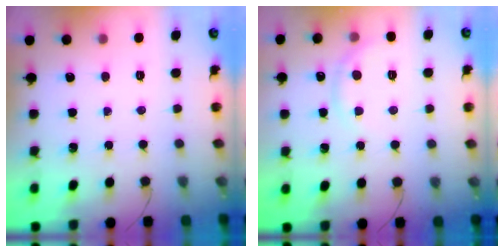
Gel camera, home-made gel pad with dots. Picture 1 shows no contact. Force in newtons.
{"total": 3.9, "press": 3.7, "slide": 1.0}